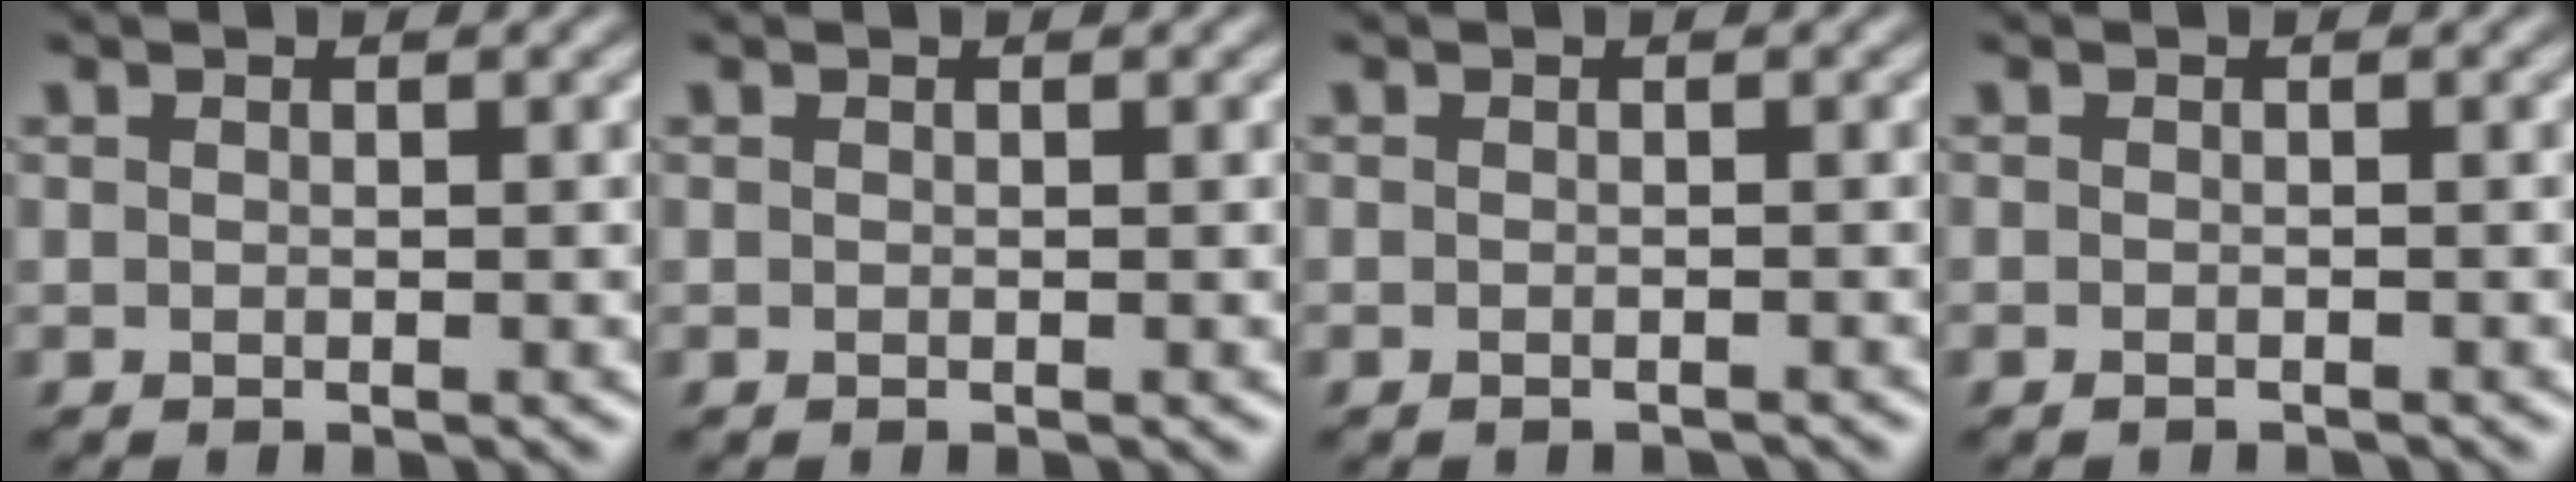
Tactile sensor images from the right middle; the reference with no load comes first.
{"total": 0.0}
{"total": 1.1, "force": [-1.0, 0.1, 0.3], "torque": [0.000, -0.005, -0.015]}
{"total": 1.1, "force": [-1.0, 0.2, 0.4], "torque": [-0.003, -0.005, -0.017]}